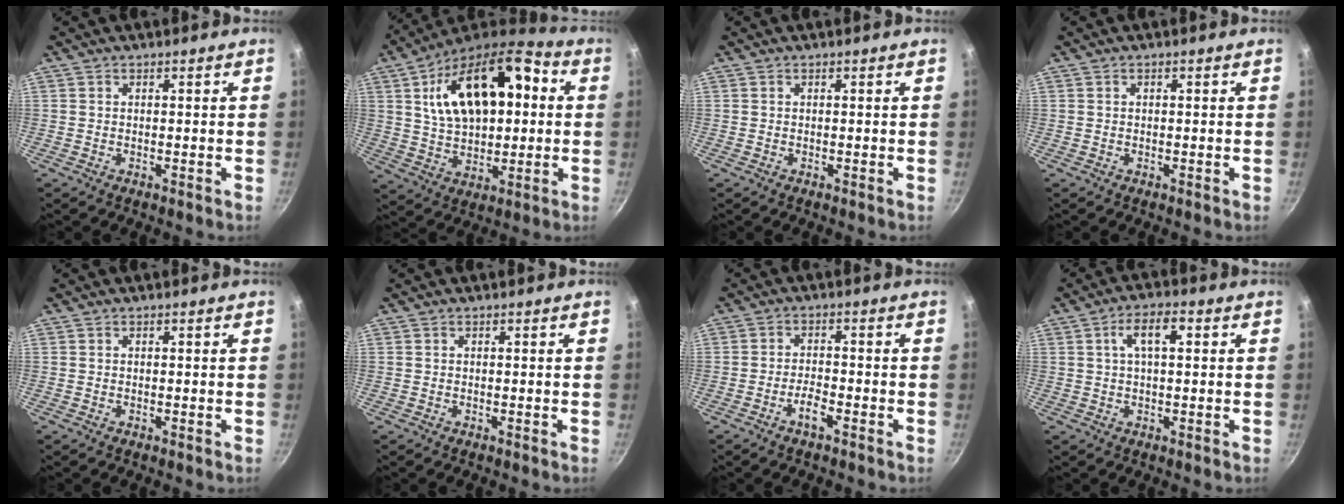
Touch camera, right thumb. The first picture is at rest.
{"total": 23.1, "force": [5.0, 12.9, 18.5], "torque": [-0.294, 0.016, 0.080]}
{"total": 0.0}
{"total": 0.0}
{"total": 0.0}
{"total": 0.0}
{"total": 3.2, "force": [-2.0, 0.7, 2.4], "torque": [-0.046, 0.016, -0.038]}
{"total": 5.9, "force": [1.5, 2.5, 5.1], "torque": [-0.090, 0.017, 0.024]}